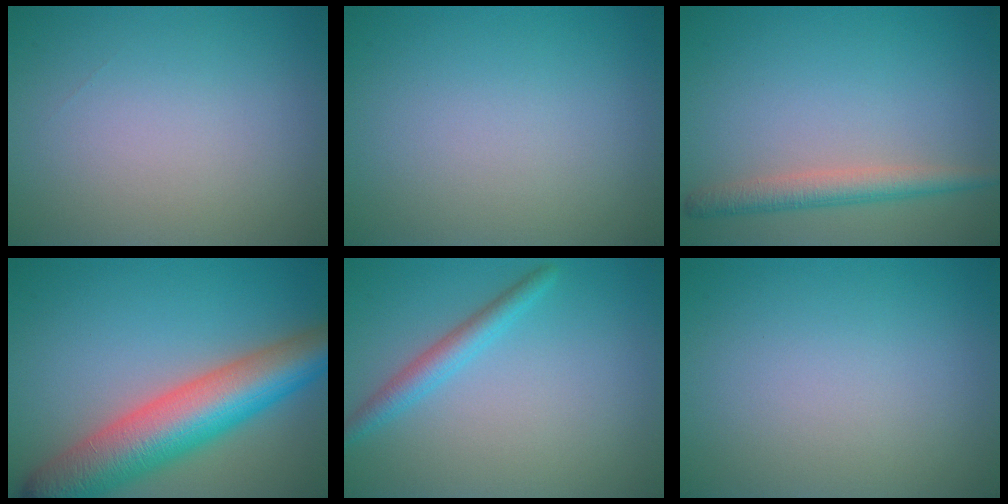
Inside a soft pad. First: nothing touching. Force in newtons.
{"total": 0.0}
{"total": 2.9, "press": 2.9, "slide": 0.1}
{"total": 10.3, "press": 10.3, "slide": 0.4}
{"total": 2.4, "press": 2.4, "slide": 0.1}
{"total": 0.0}